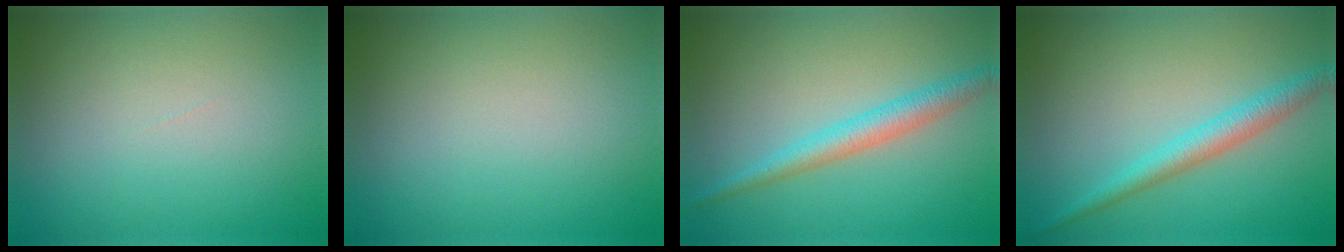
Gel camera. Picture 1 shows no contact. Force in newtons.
{"total": 0.0}
{"total": 3.0, "press": 3.0, "slide": 0.0}
{"total": 2.9, "press": 2.9, "slide": 0.2}